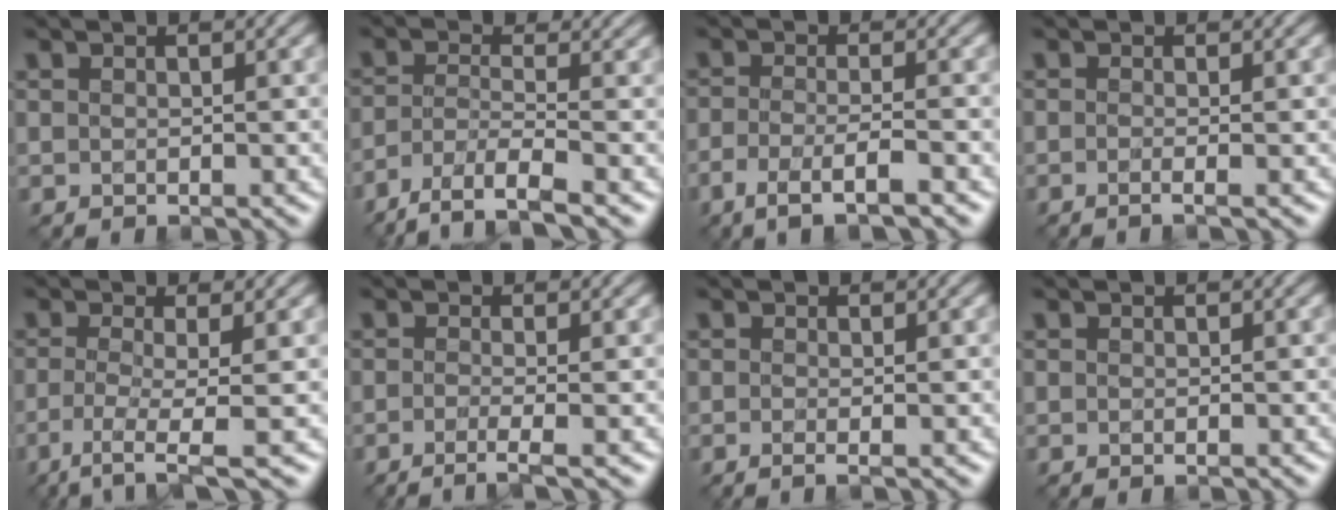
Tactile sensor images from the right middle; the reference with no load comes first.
{"total": 5.4, "force": [-3.5, 1.4, 3.8], "torque": [-0.075, -0.007, -0.075]}
{"total": 4.1, "force": [-2.4, 0.8, 3.2], "torque": [-0.061, -0.008, -0.052]}
{"total": 1.9, "force": [-0.4, 0.8, 1.7], "torque": [-0.016, -0.014, -0.025]}
{"total": 4.0, "force": [-1.8, 0.6, 3.6], "torque": [-0.069, -0.010, -0.043]}
{"total": 3.0, "force": [-1.3, 0.8, 2.6], "torque": [-0.033, -0.007, -0.035]}
{"total": 1.7, "force": [-0.4, 0.6, 1.5], "torque": [-0.016, -0.007, -0.019]}
{"total": 0.7, "force": [-0.3, 0.2, 0.6], "torque": [-0.005, -0.005, -0.006]}